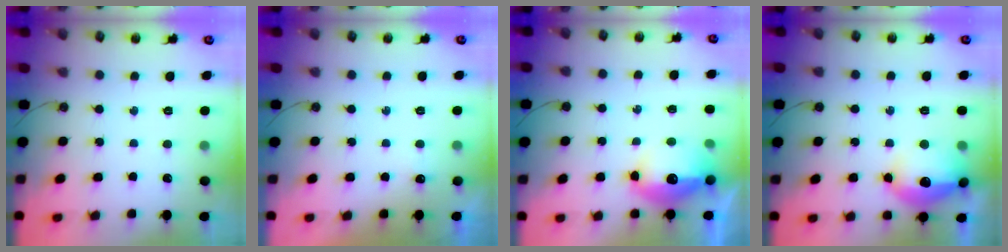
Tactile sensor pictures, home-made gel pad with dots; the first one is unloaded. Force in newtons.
{"total": 2.8, "press": 2.7, "slide": 0.4}
{"total": 14.4, "press": 14.3, "slide": 1.5}
{"total": 16.3, "press": 16.3, "slide": 1.1}